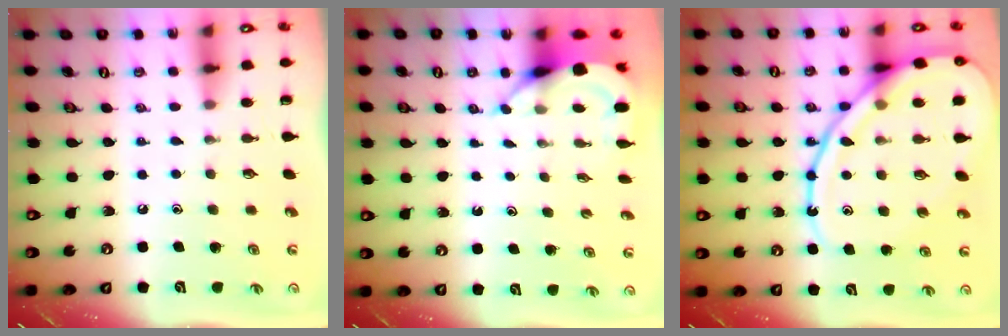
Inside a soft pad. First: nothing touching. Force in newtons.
{"total": 4.4, "press": 4.4, "slide": 0.5}
{"total": 19.0, "press": 18.9, "slide": 2.0}